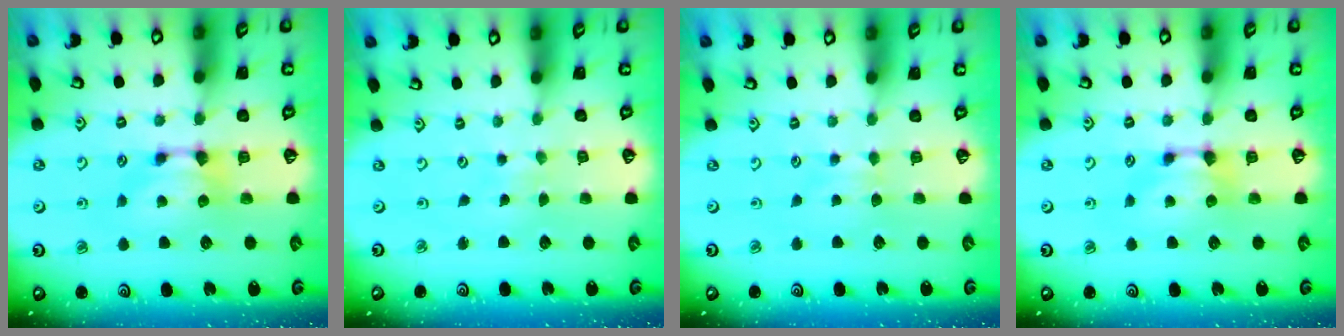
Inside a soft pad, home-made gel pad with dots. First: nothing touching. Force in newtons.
{"total": 4.8, "press": 4.8, "slide": 0.1}
{"total": 2.3, "press": 2.2, "slide": 0.3}
{"total": 0.0}